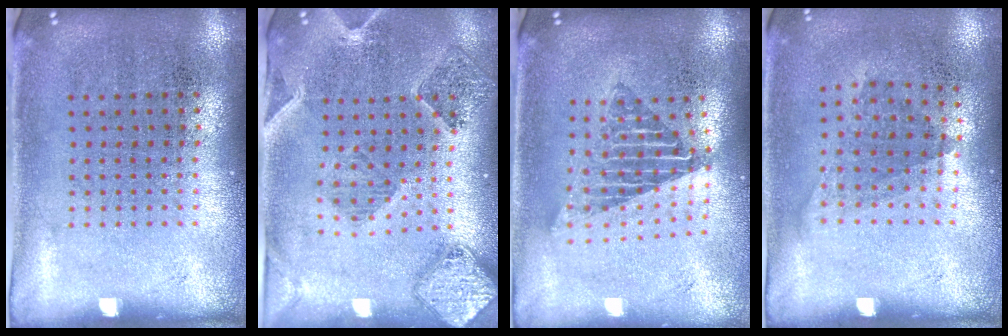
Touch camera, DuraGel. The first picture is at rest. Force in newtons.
{"total": 1.6, "press": 1.5, "slide": 0.4}
{"total": 1.7, "press": 1.3, "slide": 1.1}
{"total": 1.1, "press": 0.8, "slide": 0.7}